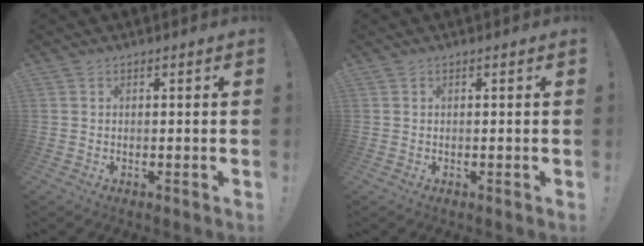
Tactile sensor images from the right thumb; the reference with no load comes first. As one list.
[{"total": 0.0}]